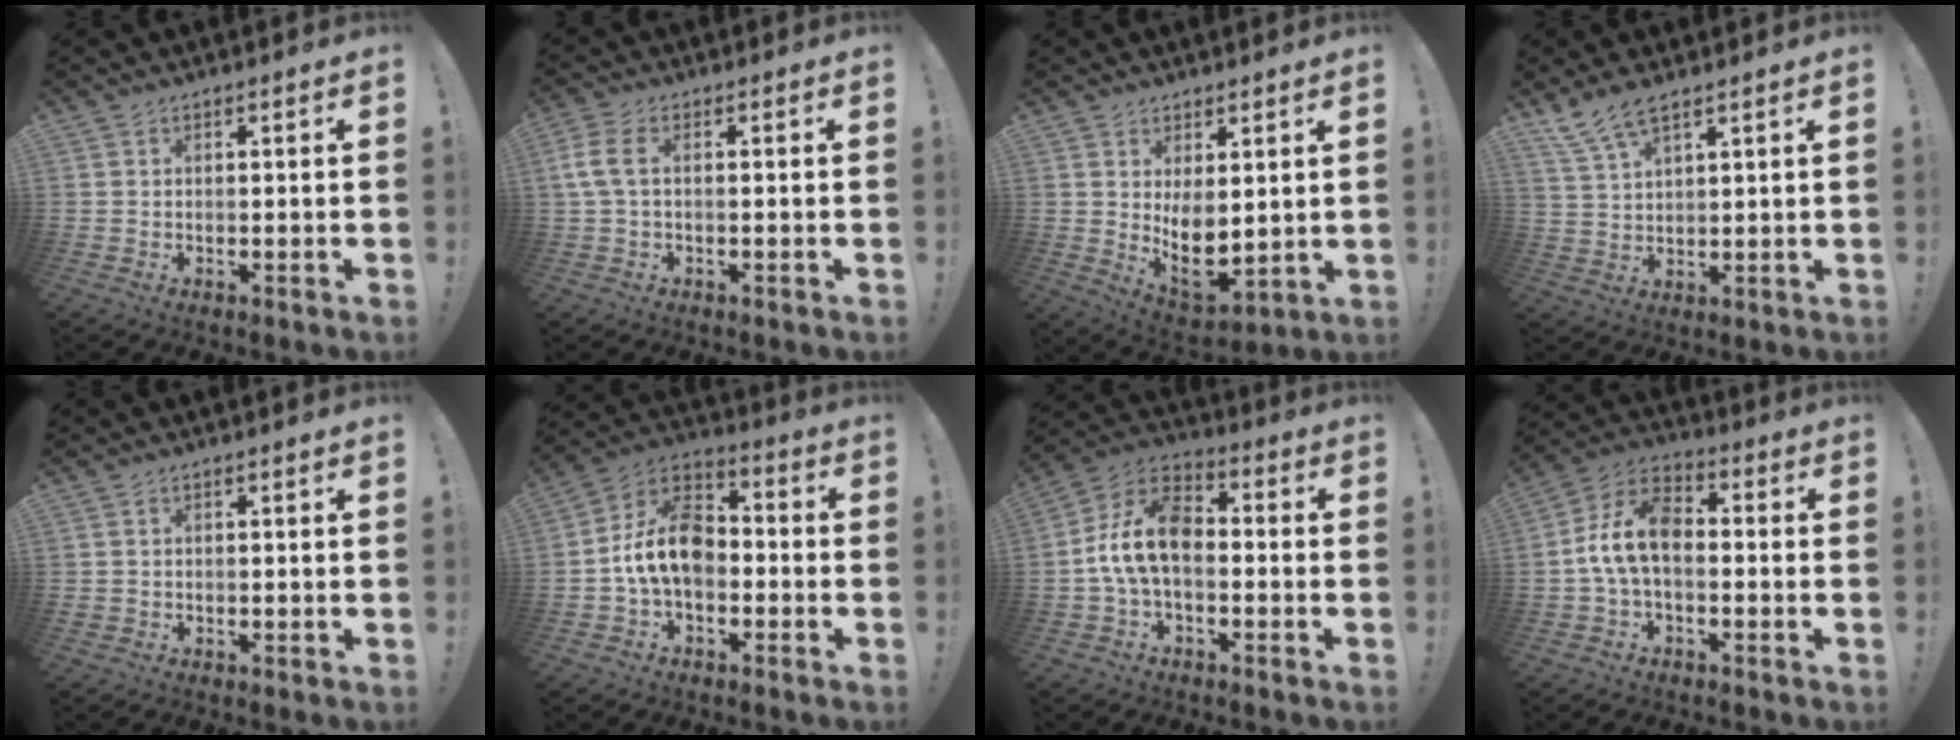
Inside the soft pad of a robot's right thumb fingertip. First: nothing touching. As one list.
[{"total": 5.7, "force": [0.4, 2.7, 5.0], "torque": [-0.107, -0.004, 0.011]}, {"total": 10.4, "force": [2.5, 6.2, 7.9], "torque": [-0.109, -0.047, 0.053]}, {"total": 6.9, "force": [5.3, 1.8, 4.1], "torque": [-0.086, -0.021, 0.100]}, {"total": 0.8, "force": [-0.4, 0.6, 0.2], "torque": [-0.003, 0.002, -0.006]}, {"total": 14.3, "force": [-1.8, 9.6, 10.4], "torque": [-0.193, 0.029, -0.026]}, {"total": 13.7, "force": [-1.3, 8.6, 10.6], "torque": [-0.203, 0.026, -0.016]}, {"total": 12.1, "force": [-0.8, 7.4, 9.5], "torque": [-0.191, 0.014, -0.012]}]